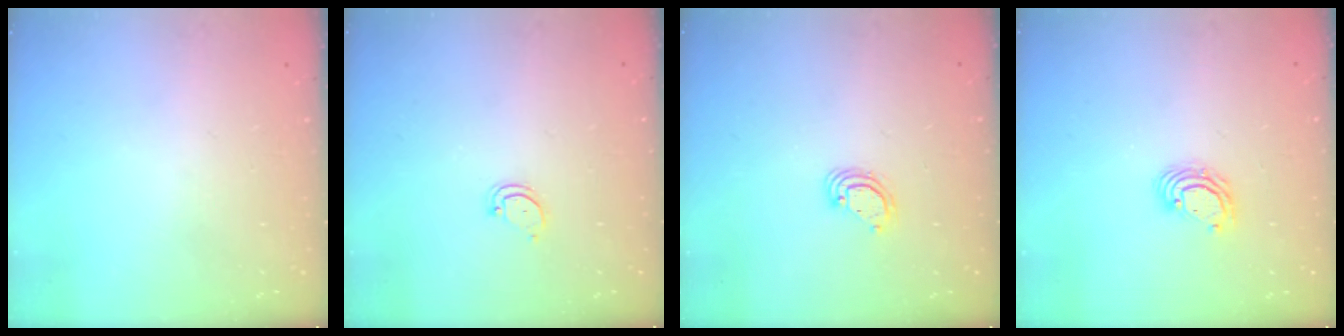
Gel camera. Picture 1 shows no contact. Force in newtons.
{"total": 2.8, "press": 2.8, "slide": 0.2}
{"total": 3.9, "press": 3.9, "slide": 0.1}
{"total": 5.1, "press": 5.1, "slide": 0.2}